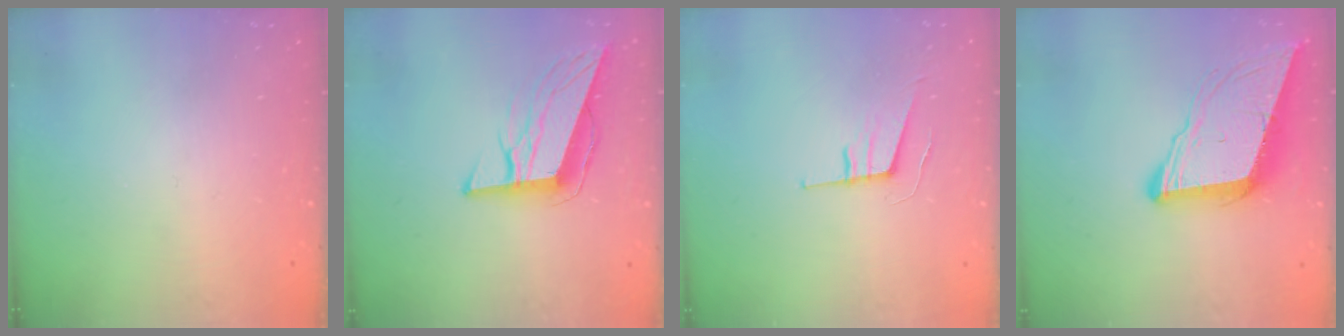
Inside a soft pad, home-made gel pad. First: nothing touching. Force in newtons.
{"total": 10.5, "press": 10.2, "slide": 2.4}
{"total": 6.4, "press": 5.9, "slide": 2.5}
{"total": 10.5, "press": 9.9, "slide": 3.6}